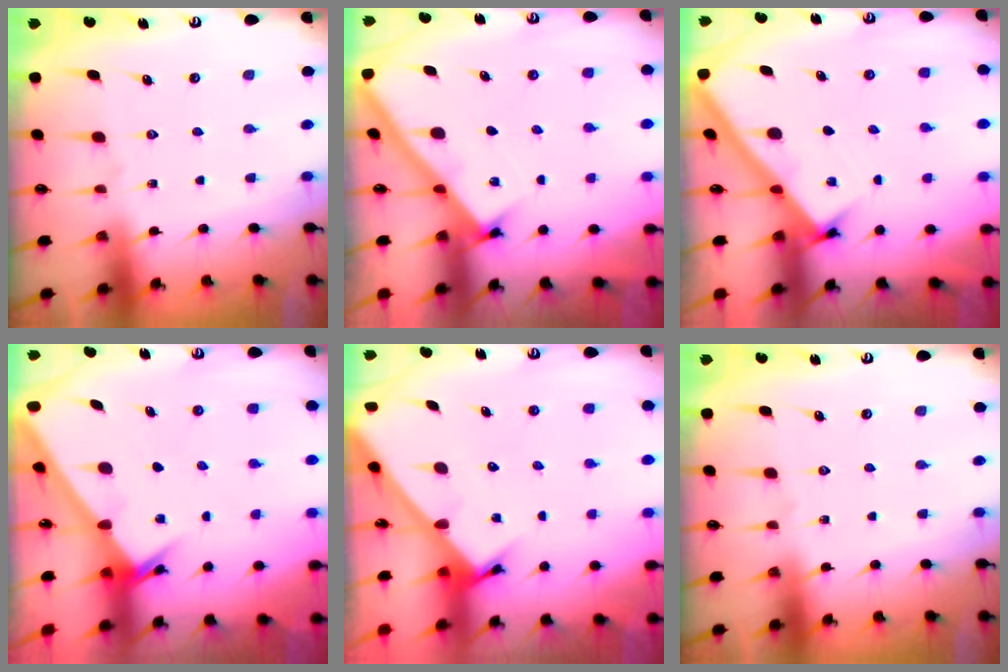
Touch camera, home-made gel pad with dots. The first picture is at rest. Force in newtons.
{"total": 2.8, "press": 2.7, "slide": 0.3}
{"total": 2.7, "press": 2.7, "slide": 0.3}
{"total": 2.6, "press": 2.6, "slide": 0.3}
{"total": 3.6, "press": 3.6, "slide": 0.2}
{"total": 0.0}